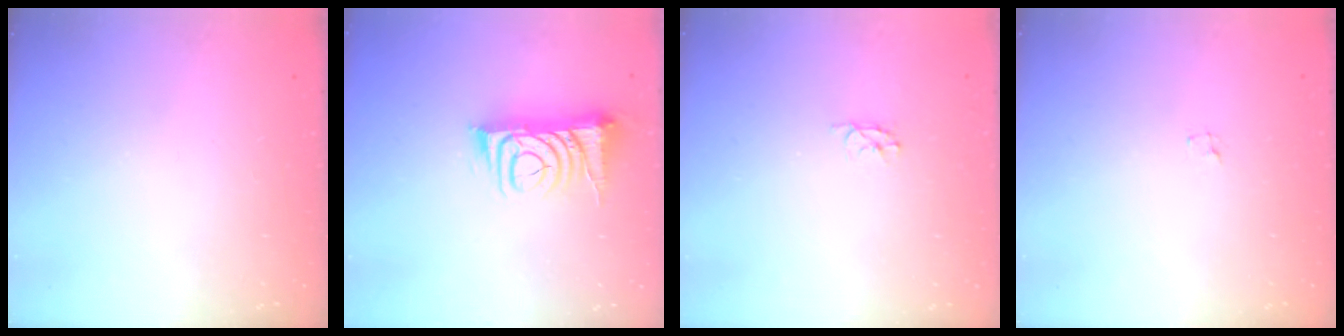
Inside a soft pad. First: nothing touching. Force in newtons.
{"total": 10.2, "press": 10.2, "slide": 1.1}
{"total": 2.9, "press": 2.9, "slide": 0.3}
{"total": 1.2, "press": 1.2, "slide": 0.1}